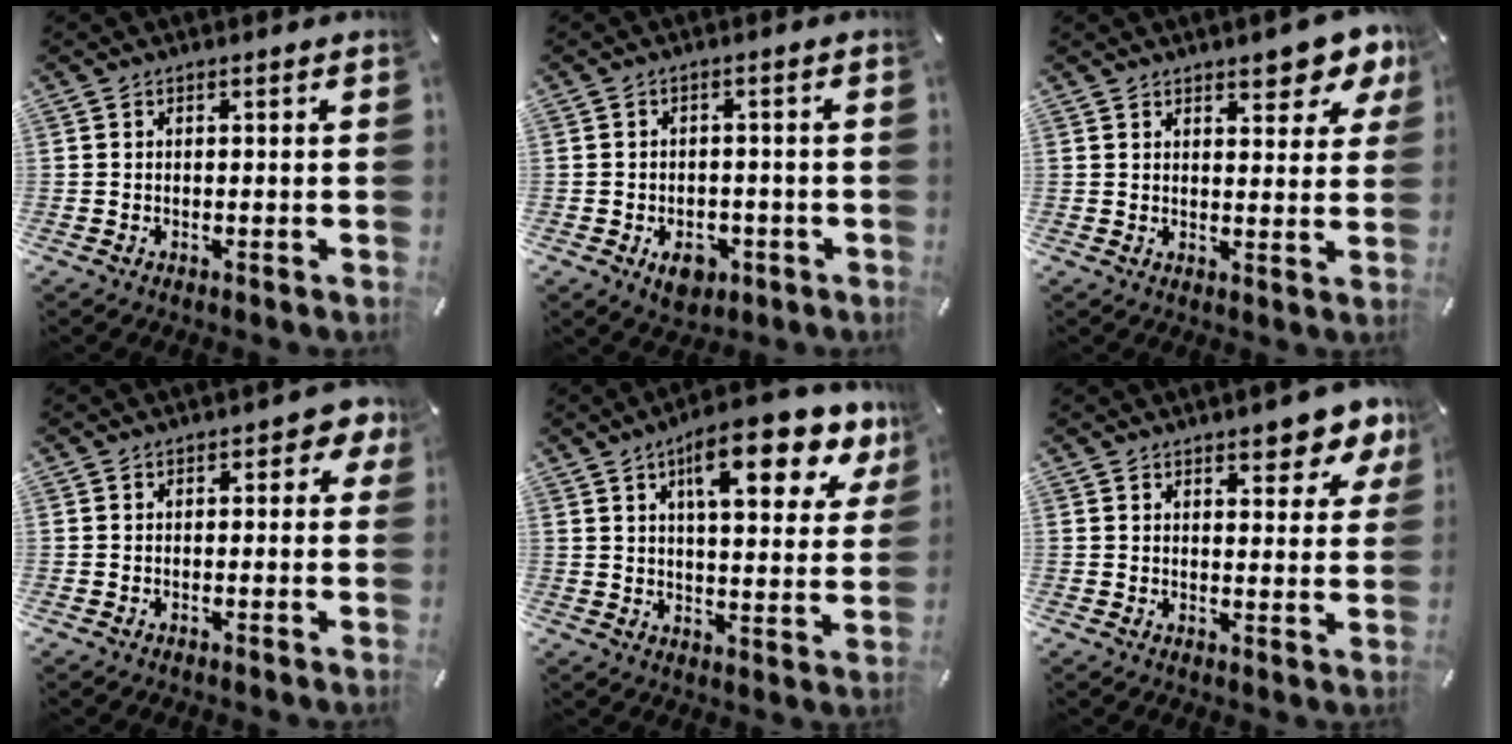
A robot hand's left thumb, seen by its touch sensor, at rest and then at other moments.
{"total": 6.1, "force": [-2.6, 4.3, 3.6], "torque": [-0.049, 0.006, -0.047]}
{"total": 7.5, "force": [5.5, 3.1, 4.1], "torque": [-0.046, -0.033, 0.090]}
{"total": 2.8, "force": [0.6, 1.8, 2.2], "torque": [-0.027, 0.003, 0.006]}
{"total": 16.1, "force": [9.4, 5.9, 11.7], "torque": [-0.166, -0.044, 0.149]}
{"total": 7.2, "force": [5.2, 3.2, 3.9], "torque": [-0.041, -0.031, 0.086]}